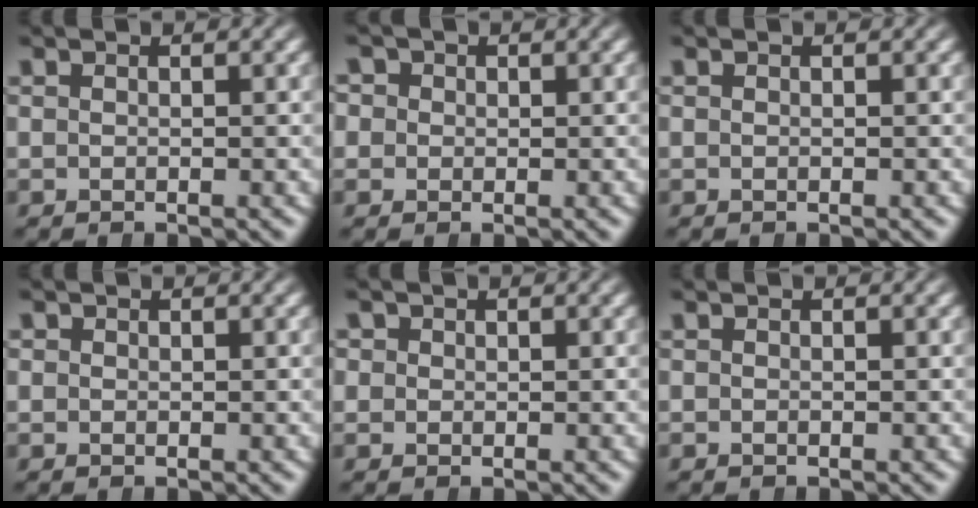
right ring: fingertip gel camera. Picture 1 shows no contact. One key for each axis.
{"total": 3.2, "fx": 0.5, "fy": 3.0, "fz": 1.0, "tx": -0.022, "ty": 0.002, "tz": 0.004}
{"total": 0.0}
{"total": 0.7, "fx": 0.0, "fy": 0.7, "fz": -0.1, "tx": 0.000, "ty": -0.006, "tz": 0.003}
{"total": 1.7, "fx": 0.4, "fy": 1.7, "fz": 0.4, "tx": -0.009, "ty": -0.005, "tz": 0.009}
{"total": 1.0, "fx": -0.3, "fy": 1.0, "fz": 0.0, "tx": -0.005, "ty": -0.002, "tz": -0.009}